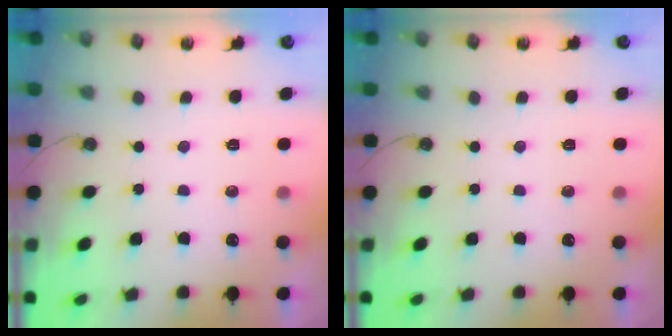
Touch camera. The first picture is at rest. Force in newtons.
{"total": 0.0}